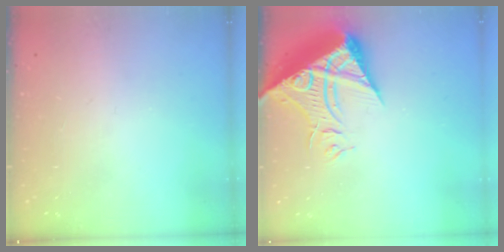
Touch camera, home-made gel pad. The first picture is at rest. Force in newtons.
{"total": 19.4, "press": 19.3, "slide": 2.1}